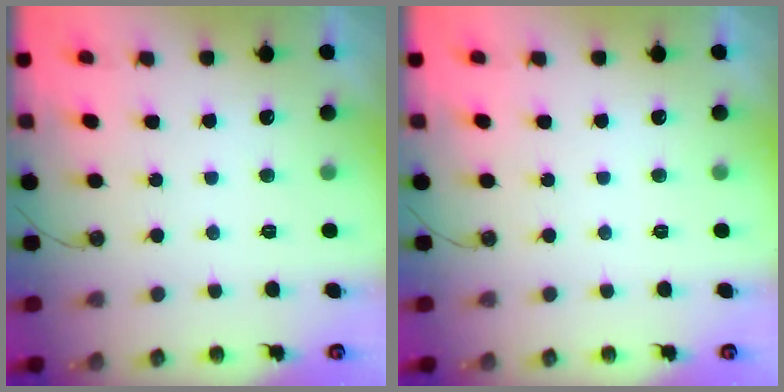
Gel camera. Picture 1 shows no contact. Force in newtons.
{"total": 0.0}